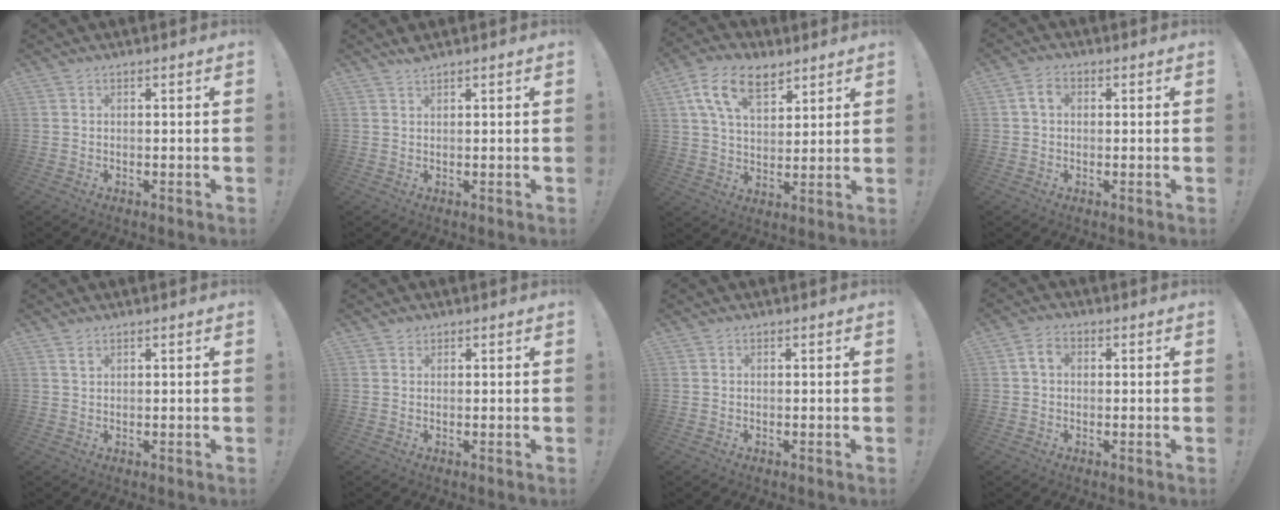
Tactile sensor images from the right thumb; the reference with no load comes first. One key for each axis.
{"total": 1.7, "fx": 1.7, "fy": 0.2, "fz": 0.4, "tx": -0.003, "ty": -0.006, "tz": 0.029}
{"total": 13.7, "fx": 7.6, "fy": 7.8, "fz": 8.4, "tx": -0.142, "ty": -0.024, "tz": 0.142}
{"total": 3.8, "fx": 0.7, "fy": 2.7, "fz": 2.6, "tx": -0.046, "ty": 0.010, "tz": 0.014}
{"total": 1.4, "fx": 0.9, "fy": 0.3, "fz": 1.1, "tx": -0.019, "ty": -0.002, "tz": 0.015}
{"total": 1.3, "fx": 1.0, "fy": 0.8, "fz": -0.1, "tx": 0.010, "ty": -0.001, "tz": 0.018}
{"total": 0.0}
{"total": 4.0, "fx": 0.7, "fy": 2.9, "fz": 2.7, "tx": -0.048, "ty": 0.011, "tz": 0.015}